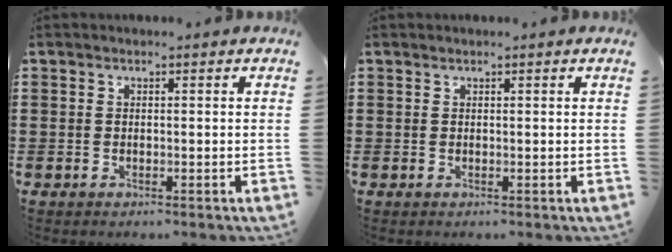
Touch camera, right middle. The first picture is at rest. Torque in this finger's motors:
{"motor_torque": [-0.32, -0.30, -0.01, 0.00]}